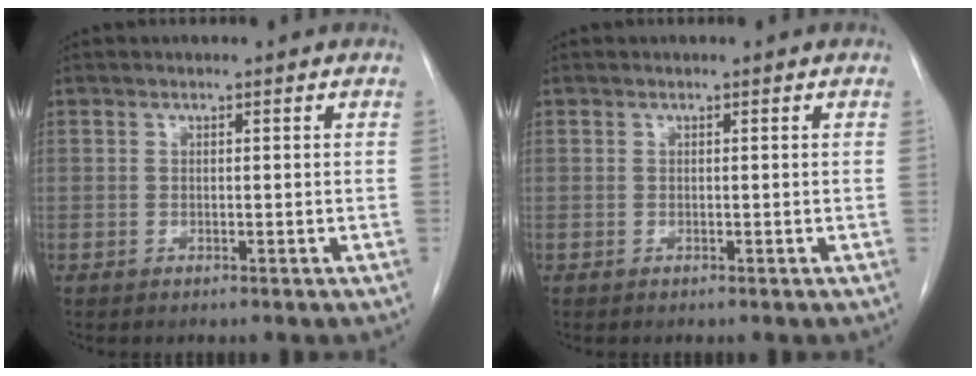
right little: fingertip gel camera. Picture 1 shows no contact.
{"total": 0.0}